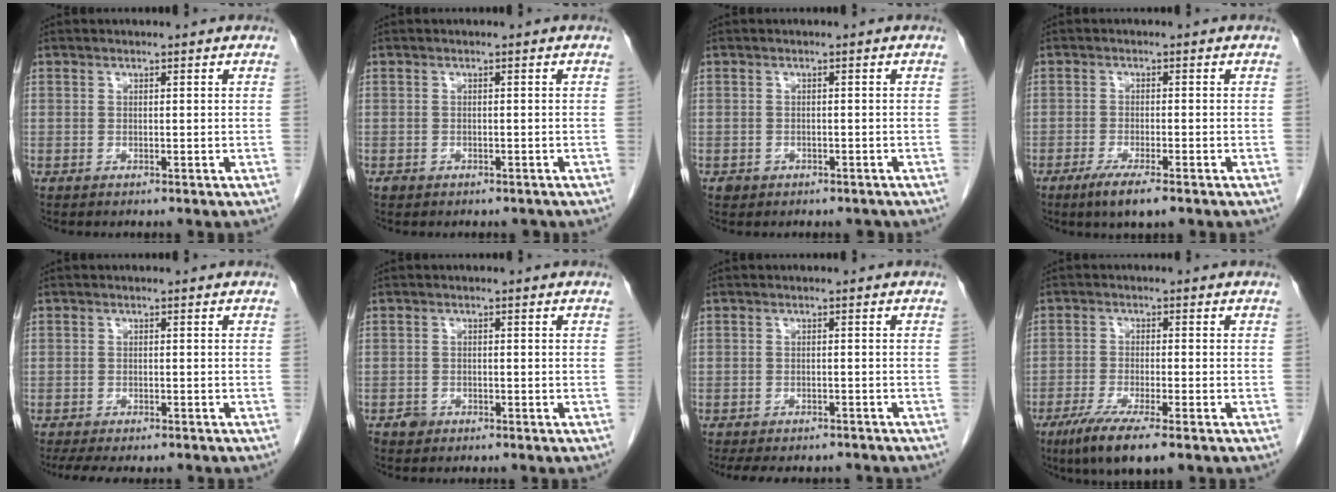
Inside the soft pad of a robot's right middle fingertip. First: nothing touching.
{"total": 1.6, "force": [-1.1, 1.1, 0.3], "torque": [-0.006, 0.003, -0.014]}
{"total": 2.1, "force": [-1.3, 1.6, 0.2], "torque": [-0.006, 0.006, -0.016]}
{"total": 5.1, "force": [-3.3, 0.6, 3.8], "torque": [-0.071, -0.013, -0.052]}
{"total": 8.2, "force": [-6.9, 2.5, 3.6], "torque": [-0.049, -0.007, -0.096]}
{"total": 1.2, "force": [-0.9, 0.8, 0.1], "torque": [-0.004, 0.003, -0.016]}
{"total": 10.6, "force": [-9.3, 3.6, 3.7], "torque": [-0.066, -0.001, -0.113]}
{"total": 8.1, "force": [-5.3, 0.6, 6.1], "torque": [-0.112, -0.023, -0.086]}